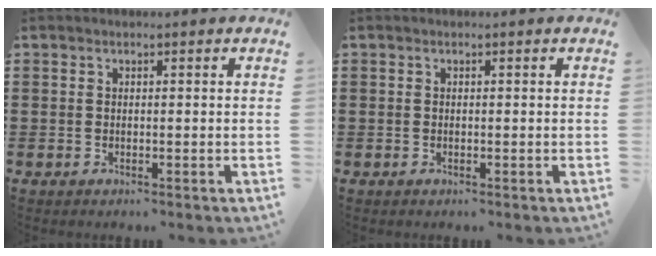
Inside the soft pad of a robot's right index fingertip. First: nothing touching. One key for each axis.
{"total": 0.0}